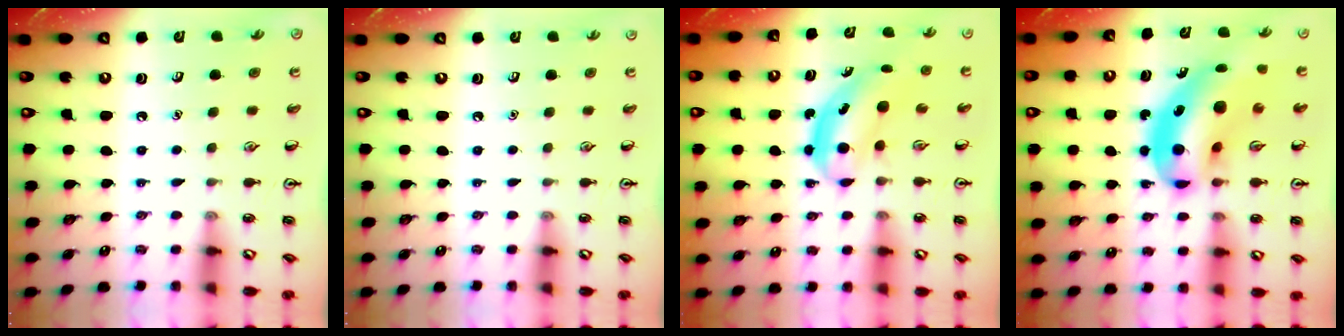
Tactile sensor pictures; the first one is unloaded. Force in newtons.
{"total": 0.0}
{"total": 5.1, "press": 5.0, "slide": 0.6}
{"total": 13.6, "press": 12.9, "slide": 4.2}